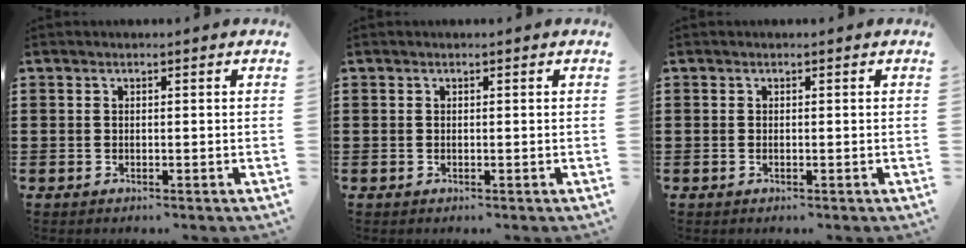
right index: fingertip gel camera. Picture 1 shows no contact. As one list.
[{"total": 0.0}, {"total": 0.0}]